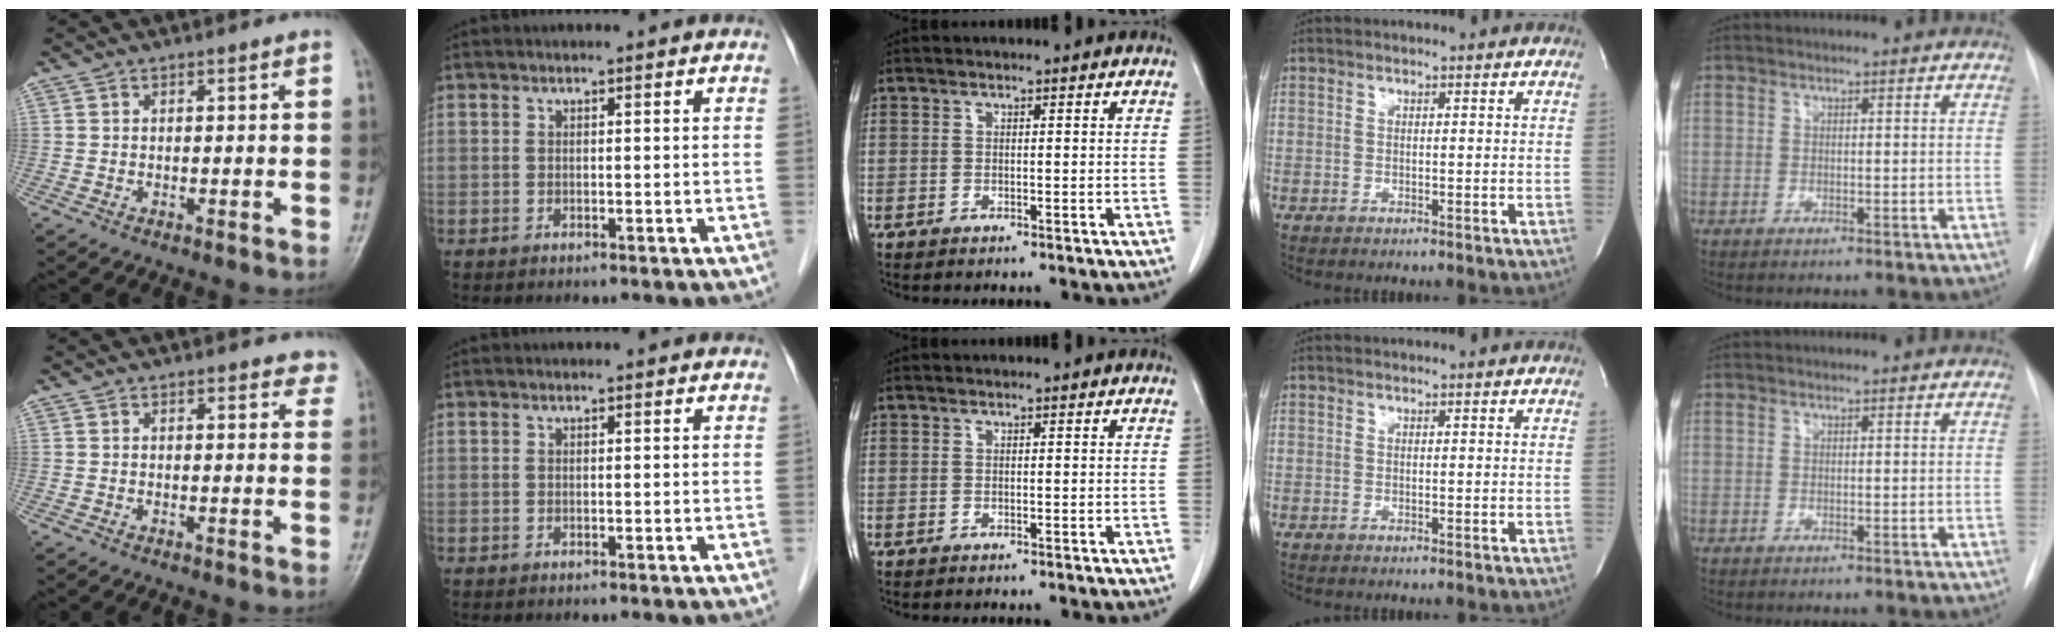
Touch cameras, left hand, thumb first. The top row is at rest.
{"thumb": {"total": 3.7, "force": [3.2, 1.5, 1.2], "torque": [0.020, -0.011, 0.023]}, "index": {"total": 1.2, "force": [1.2, 0.2, 0.2], "torque": [-0.013, 0.005, 0.009]}}